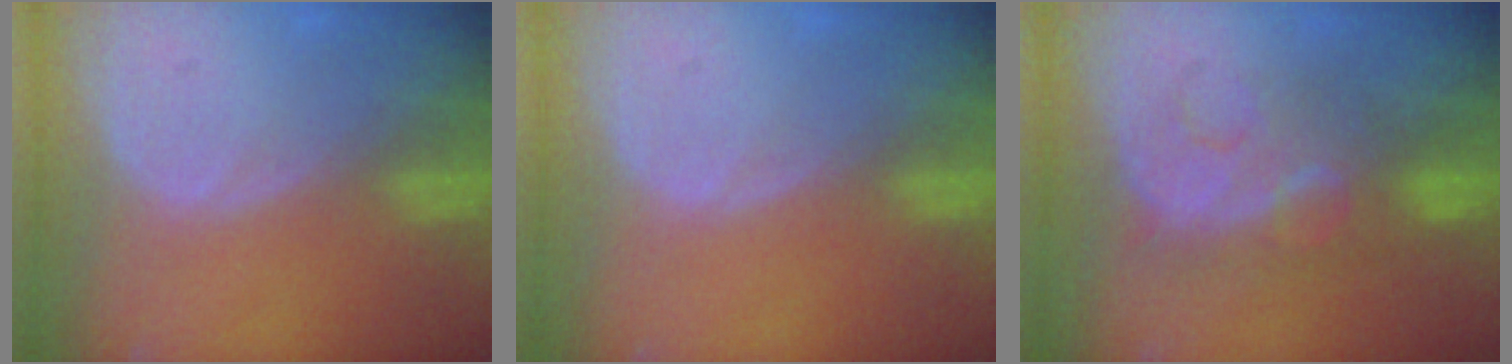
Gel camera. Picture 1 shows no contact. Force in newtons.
{"total": 0.0}
{"total": 8.0, "press": 7.9, "slide": 1.5}